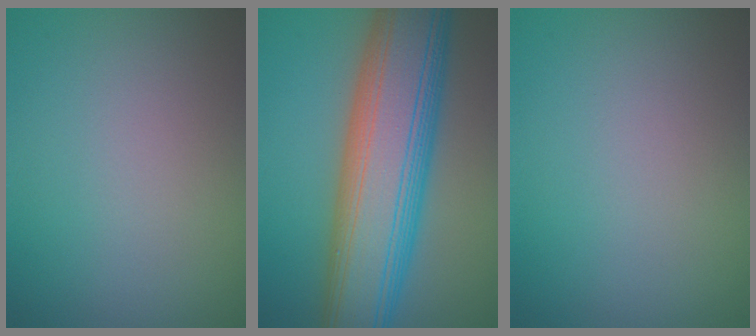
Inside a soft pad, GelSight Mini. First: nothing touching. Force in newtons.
{"total": 12.8, "press": 12.8, "slide": 0.2}
{"total": 0.0}